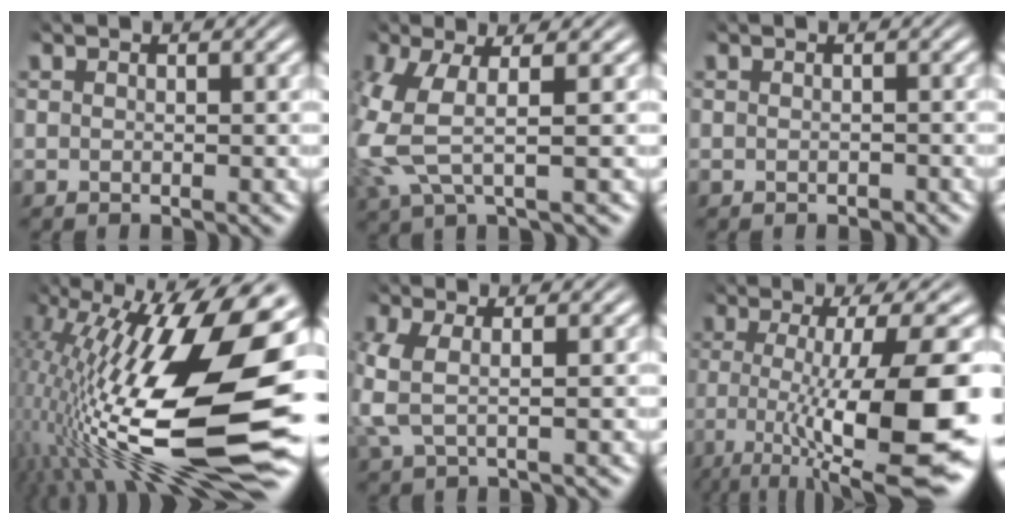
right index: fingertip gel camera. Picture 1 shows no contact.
{"total": 6.4, "force": [-0.3, 4.2, 4.8], "torque": [-0.125, -0.009, -0.005]}
{"total": 0.7, "force": [-0.6, 0.4, 0.1], "torque": [0.000, -0.001, -0.010]}
{"total": 18.7, "force": [-3.7, 7.2, 16.9], "torque": [-0.241, -0.024, -0.046]}
{"total": 3.5, "force": [-0.5, 2.5, 2.5], "torque": [-0.082, -0.014, -0.004]}
{"total": 12.0, "force": [-2.7, 3.5, 11.1], "torque": [-0.158, -0.024, -0.024]}